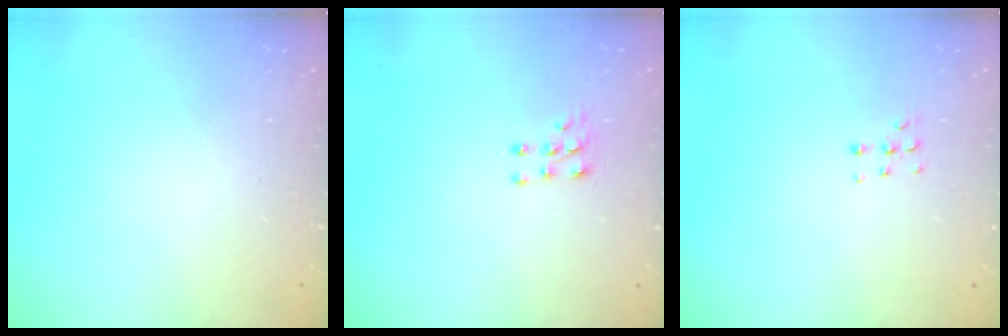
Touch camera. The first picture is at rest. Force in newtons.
{"total": 6.6, "press": 6.6, "slide": 0.8}
{"total": 3.9, "press": 3.8, "slide": 1.0}